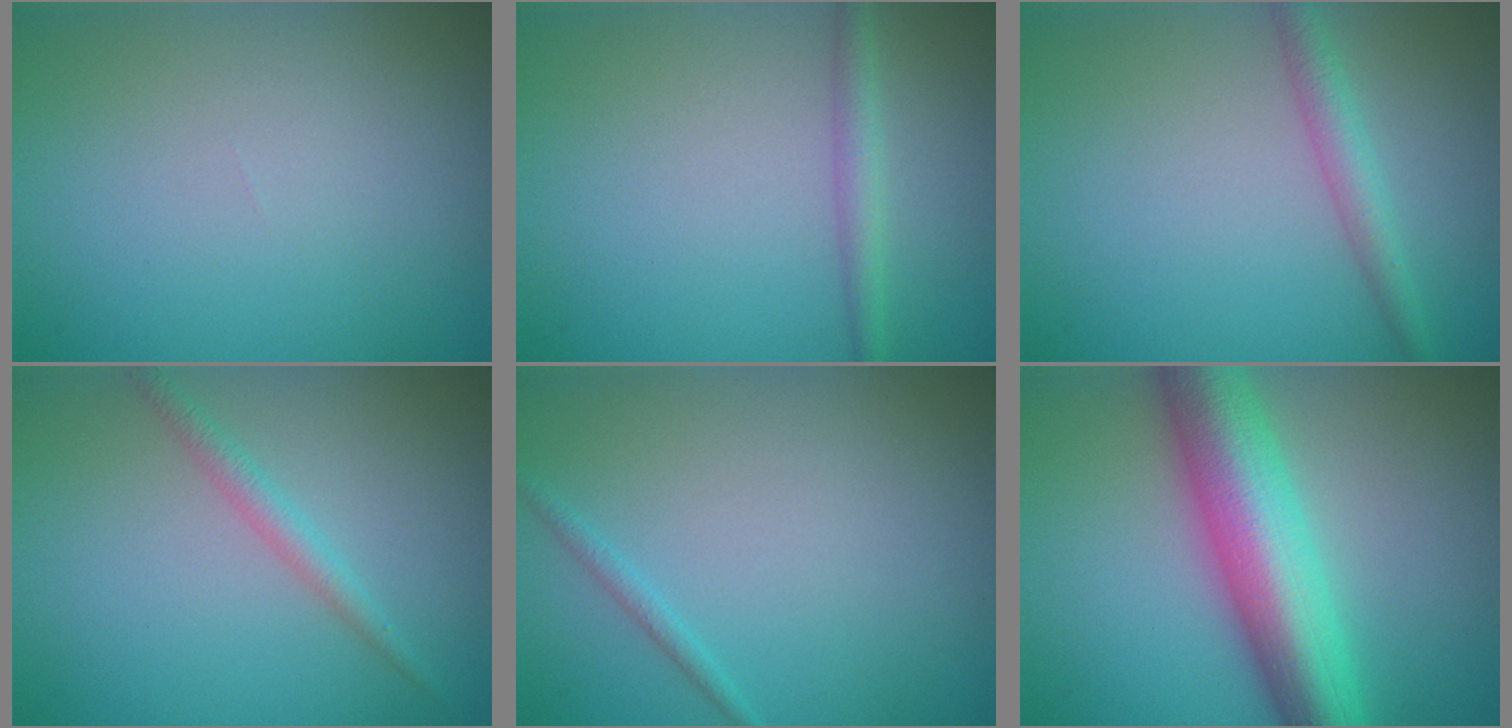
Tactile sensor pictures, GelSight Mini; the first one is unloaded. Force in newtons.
{"total": 1.8, "press": 1.8, "slide": 0.0}
{"total": 2.3, "press": 2.3, "slide": 0.1}
{"total": 1.6, "press": 1.6, "slide": 0.1}
{"total": 0.9, "press": 0.9, "slide": 0.1}
{"total": 9.5, "press": 9.5, "slide": 0.2}